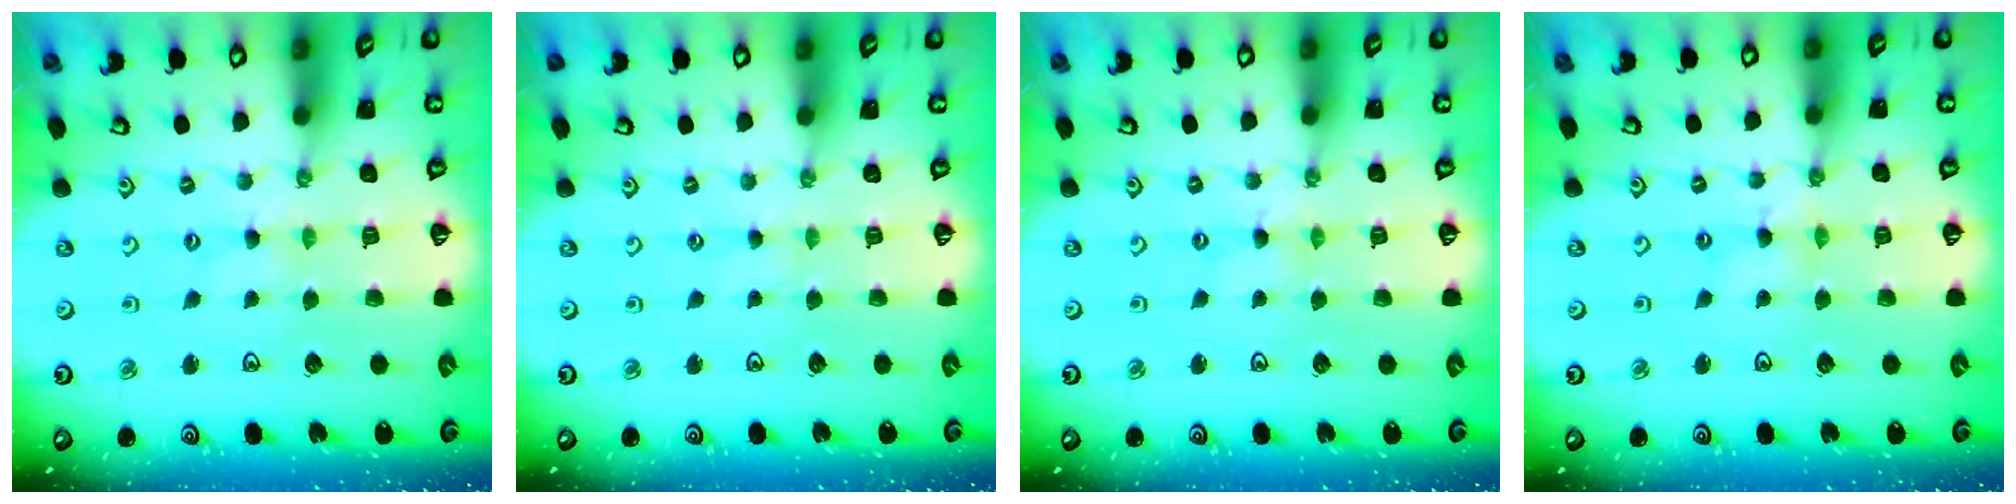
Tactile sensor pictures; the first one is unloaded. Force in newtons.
{"total": 0.7, "press": 0.6, "slide": 0.1}
{"total": 0.0}
{"total": 1.3, "press": 1.3, "slide": 0.2}